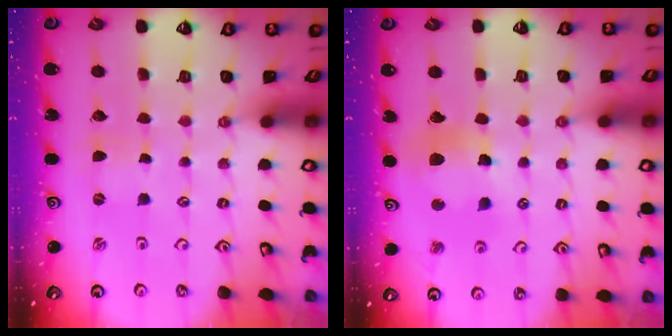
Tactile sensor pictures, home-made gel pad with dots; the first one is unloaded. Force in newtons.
{"total": 12.0, "press": 11.9, "slide": 1.5}